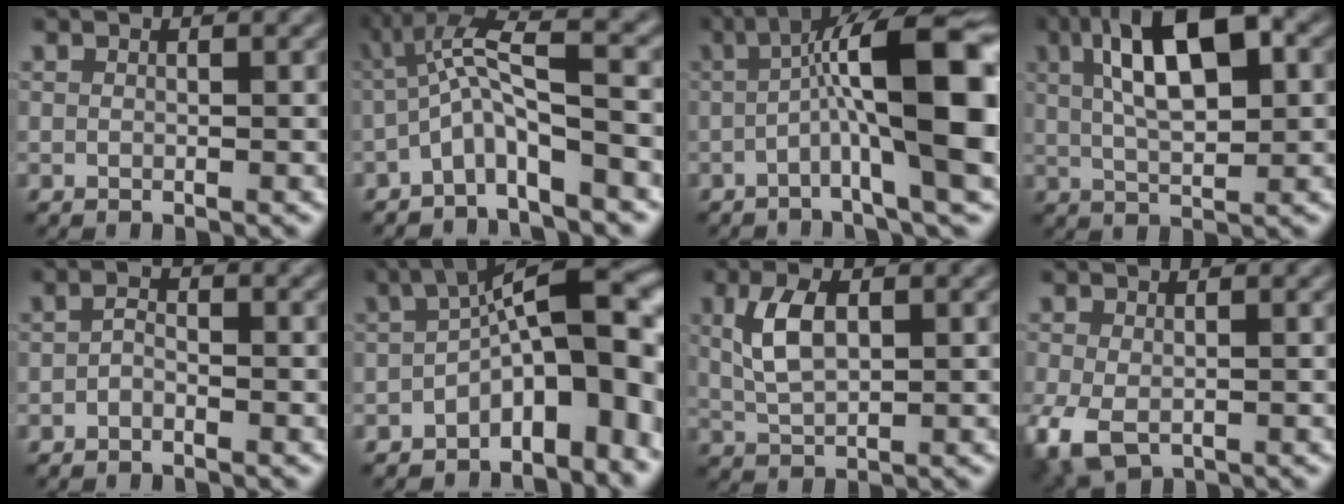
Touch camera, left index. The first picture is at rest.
{"total": 6.0, "force": [-1.7, 1.0, 5.7], "torque": [-0.107, 0.025, -0.046]}
{"total": 12.6, "force": [-0.6, 2.9, 12.3], "torque": [-0.179, 0.028, -0.015]}
{"total": 9.8, "force": [3.0, 3.8, 8.6], "torque": [-0.144, 0.017, 0.044]}
{"total": 1.0, "force": [-0.6, 0.4, 0.7], "torque": [-0.015, 0.003, -0.015]}
{"total": 9.2, "force": [-2.1, 3.9, 8.1], "torque": [-0.116, 0.020, -0.042]}
{"total": 4.0, "force": [0.9, 1.9, 3.4], "torque": [-0.077, 0.006, 0.019]}
{"total": 4.2, "force": [-1.4, 2.7, 2.9], "torque": [-0.077, -0.016, -0.026]}